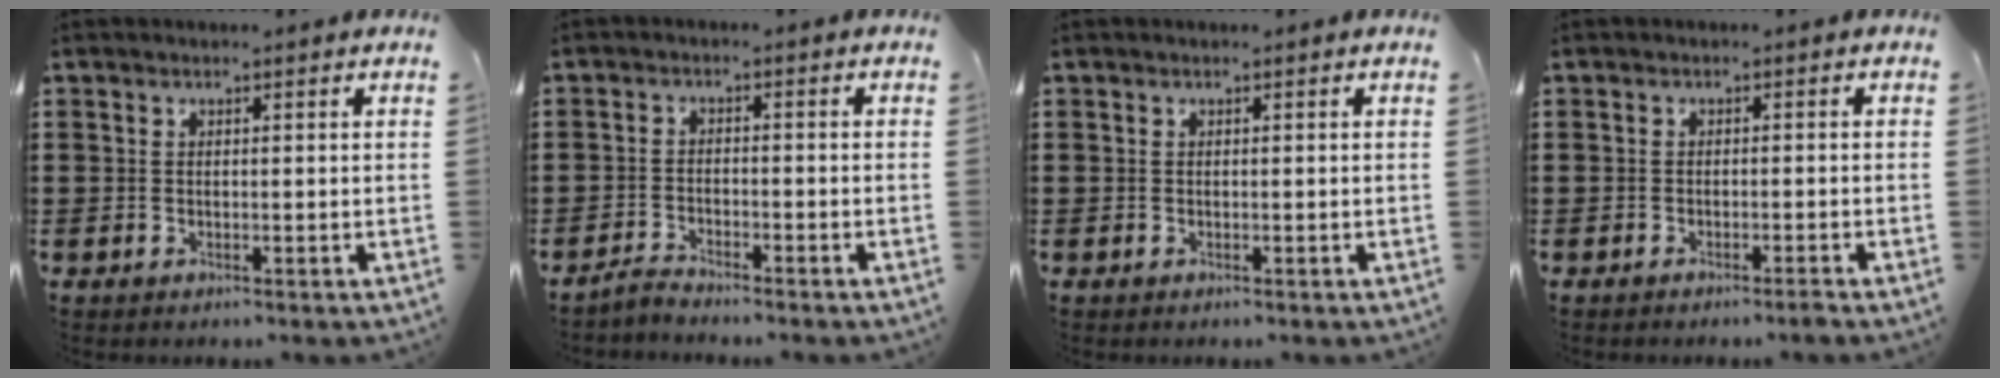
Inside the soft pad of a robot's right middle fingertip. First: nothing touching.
{"total": 2.1, "force": [-2.0, 0.0, 0.4], "torque": [-0.018, 0.001, -0.044]}
{"total": 0.0}
{"total": 1.1, "force": [-0.9, -0.2, 0.6], "torque": [-0.011, -0.002, -0.018]}